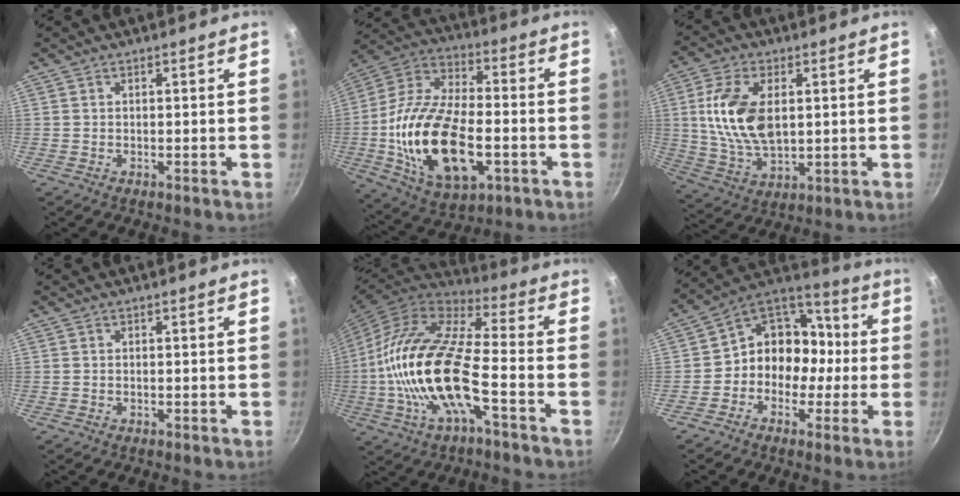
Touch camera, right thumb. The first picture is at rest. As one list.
[{"total": 24.3, "force": [-4.9, 13.1, 19.9], "torque": [-0.373, 0.026, -0.086]}, {"total": 14.0, "force": [2.2, 7.9, 11.4], "torque": [-0.212, -0.011, 0.048]}, {"total": 0.0}, {"total": 21.8, "force": [-5.2, 8.3, 19.5], "torque": [-0.380, 0.030, -0.115]}, {"total": 12.7, "force": [-2.1, 10.9, 6.3], "torque": [-0.035, 0.057, -0.054]}]